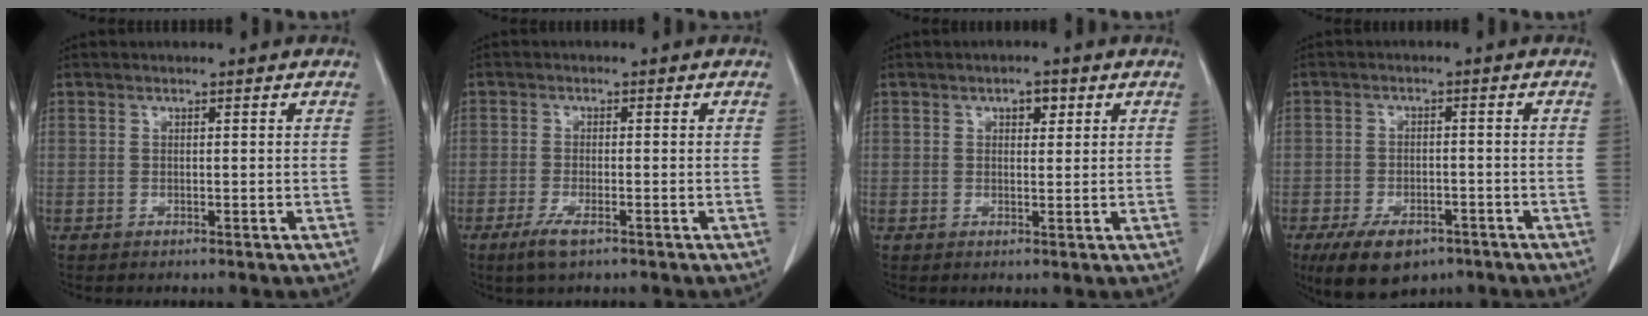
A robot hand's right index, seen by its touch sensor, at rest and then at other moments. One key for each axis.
{"total": 3.2, "fx": -1.9, "fy": 0.6, "fz": 2.4, "tx": -0.055, "ty": -0.006, "tz": -0.035}
{"total": 2.2, "fx": 1.1, "fy": 1.1, "fz": 1.6, "tx": -0.019, "ty": 0.002, "tz": 0.016}
{"total": 8.6, "fx": -5.8, "fy": 4.3, "fz": 4.6, "tx": -0.077, "ty": -0.003, "tz": -0.090}